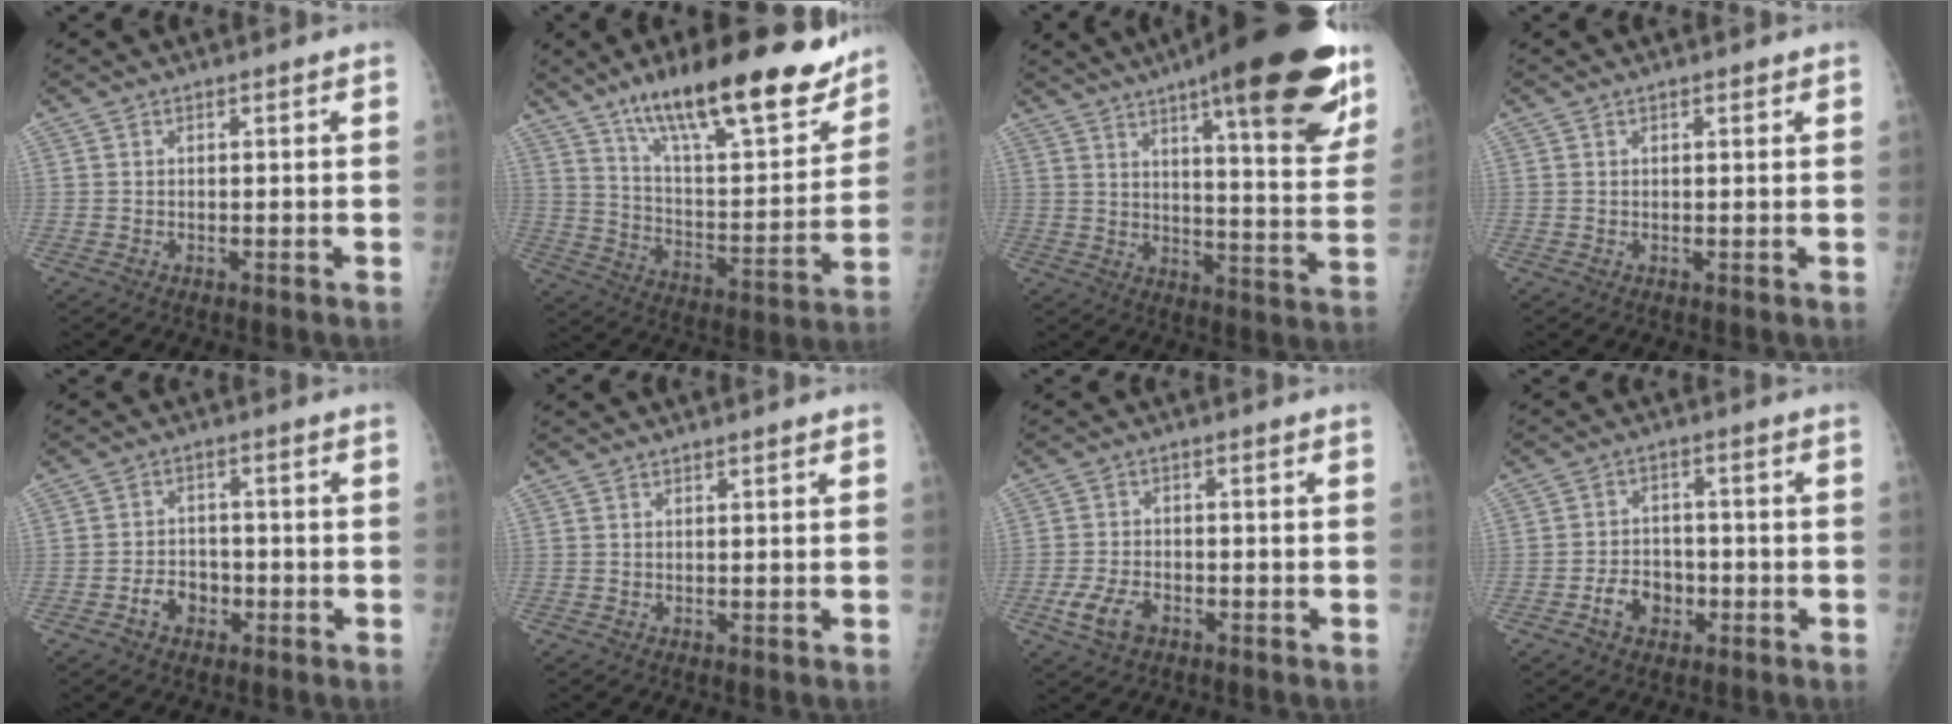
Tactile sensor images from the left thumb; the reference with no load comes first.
{"total": 25.8, "force": [18.1, 7.4, 16.9], "torque": [-0.222, -0.072, 0.290]}
{"total": 27.1, "force": [16.7, 6.0, 20.5], "torque": [-0.263, -0.057, 0.227]}
{"total": 0.9, "force": [0.6, 0.4, 0.7], "torque": [-0.009, -0.001, 0.007]}
{"total": 4.7, "force": [-2.1, 3.6, 2.2], "torque": [-0.017, 0.023, -0.037]}
{"total": 0.7, "force": [0.5, 0.1, 0.4], "torque": [-0.006, -0.001, 0.008]}
{"total": 5.6, "force": [-2.7, 3.3, 3.6], "torque": [-0.073, 0.010, -0.049]}
{"total": 6.0, "force": [-2.5, 4.5, 3.0], "torque": [-0.029, 0.025, -0.042]}